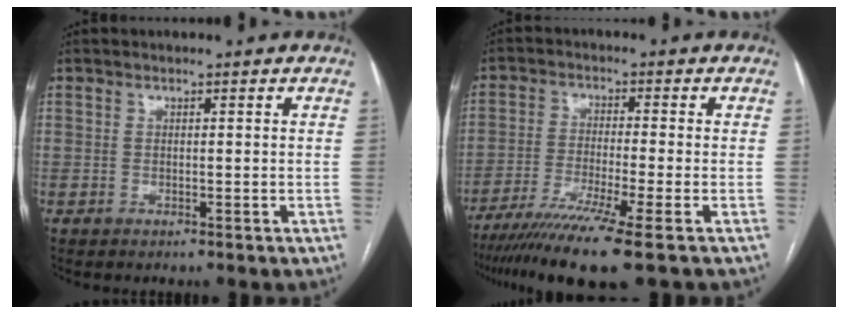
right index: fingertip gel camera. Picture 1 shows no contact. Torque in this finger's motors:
{"motor_torque": [1.34, -0.80, 0.64, 0.18]}